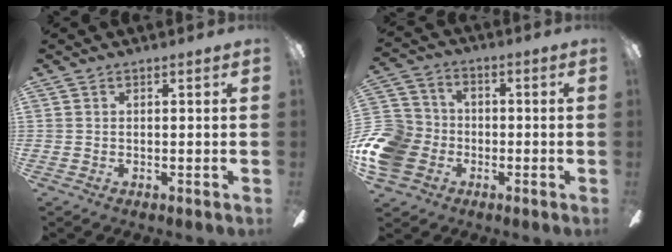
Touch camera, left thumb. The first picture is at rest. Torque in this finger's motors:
{"motor_torque": [0.33, 2.03, -0.05, 0.31, 0.10]}